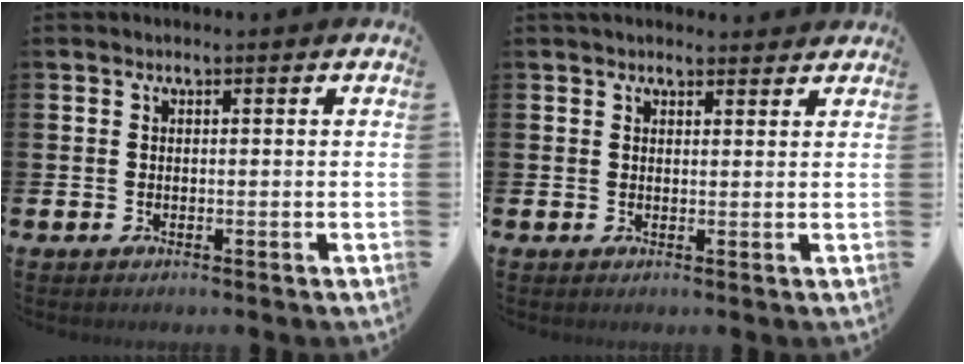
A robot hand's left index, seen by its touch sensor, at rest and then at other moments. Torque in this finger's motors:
{"motor_torque": [0.88, -1.25, 0.01, 0.08]}